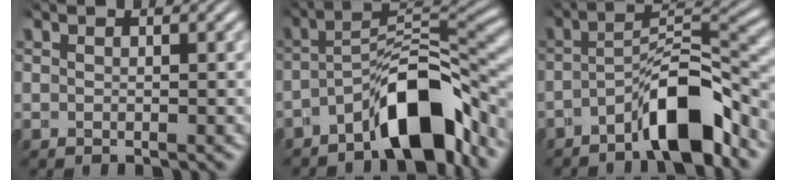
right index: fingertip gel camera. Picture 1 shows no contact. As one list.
[{"total": 8.4, "force": [-3.4, 2.8, 7.2], "torque": [-0.097, -0.003, -0.047]}, {"total": 6.9, "force": [-2.9, 2.0, 5.9], "torque": [-0.080, -0.001, -0.042]}]